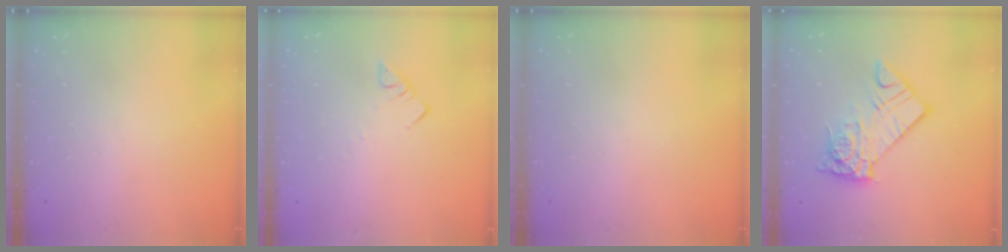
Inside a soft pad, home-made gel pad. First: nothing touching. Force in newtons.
{"total": 2.8, "press": 2.8, "slide": 0.2}
{"total": 0.0}
{"total": 11.5, "press": 11.4, "slide": 1.0}